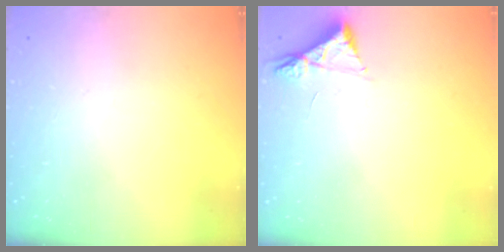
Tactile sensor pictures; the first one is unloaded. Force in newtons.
{"total": 4.5, "press": 4.4, "slide": 0.5}